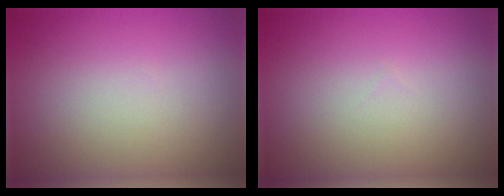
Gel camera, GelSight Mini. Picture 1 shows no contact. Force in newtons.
{"total": 0.0}